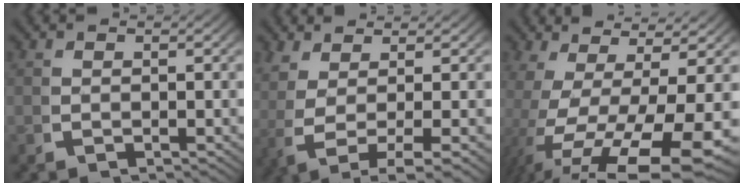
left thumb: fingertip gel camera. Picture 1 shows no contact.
{"total": 5.8, "force": [-0.2, 2.2, 5.3], "torque": [-0.124, -0.022, 0.018]}
{"total": 12.8, "force": [-2.9, 7.1, 10.3], "torque": [-0.211, -0.064, -0.005]}